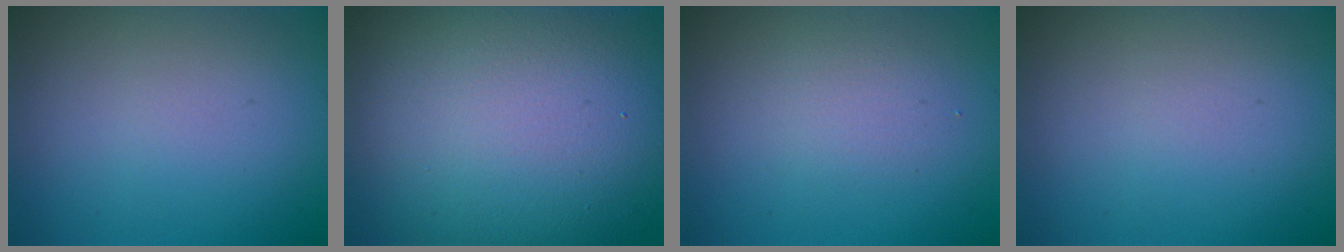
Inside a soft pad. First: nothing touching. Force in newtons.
{"total": 18.2, "press": 18.1, "slide": 1.3}
{"total": 1.7, "press": 1.7, "slide": 0.1}
{"total": 0.0}